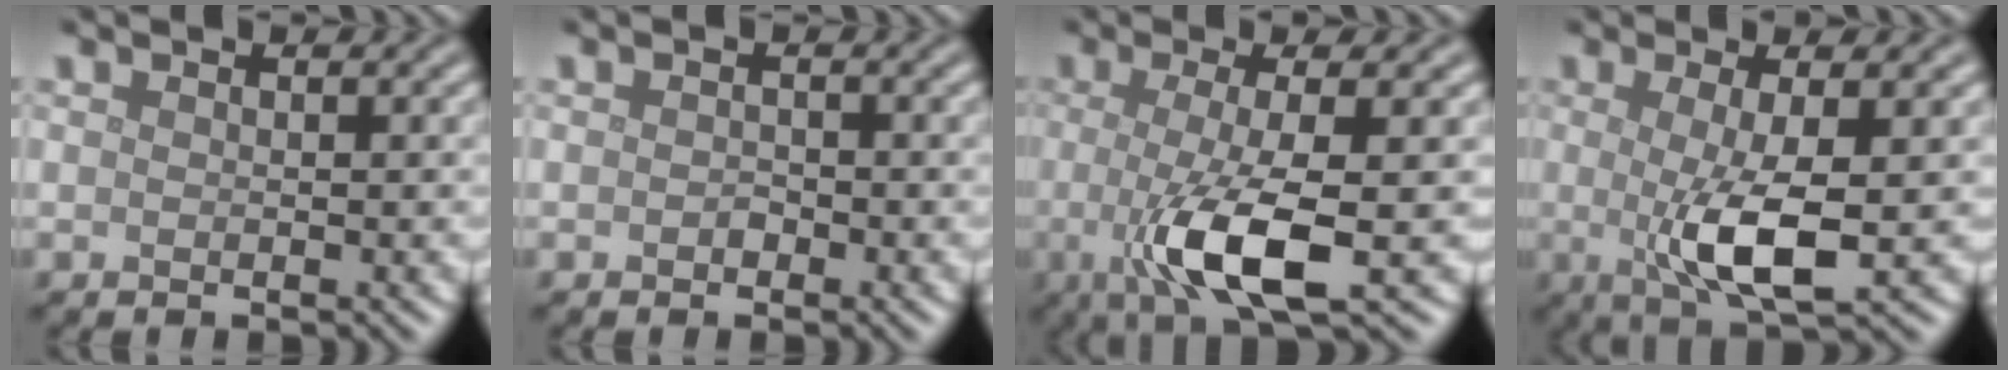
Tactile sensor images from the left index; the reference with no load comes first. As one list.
[{"total": 0.7, "force": [-0.2, 0.5, 0.4], "torque": [-0.006, -0.002, -0.005]}, {"total": 6.6, "force": [-1.0, 1.6, 6.3], "torque": [-0.115, -0.013, -0.023]}, {"total": 5.2, "force": [-0.1, 1.1, 5.0], "torque": [-0.092, -0.006, -0.002]}]